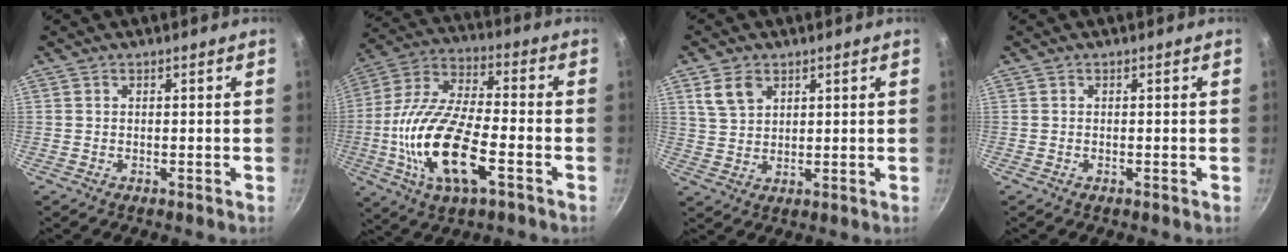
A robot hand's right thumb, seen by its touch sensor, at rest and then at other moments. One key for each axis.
{"total": 19.4, "fx": -5.6, "fy": 7.8, "fz": 16.9, "tx": -0.330, "ty": 0.023, "tz": -0.117}
{"total": 5.5, "fx": 2.8, "fy": 3.7, "fz": 3.0, "tx": -0.042, "ty": -0.006, "tz": 0.058}
{"total": 0.0}